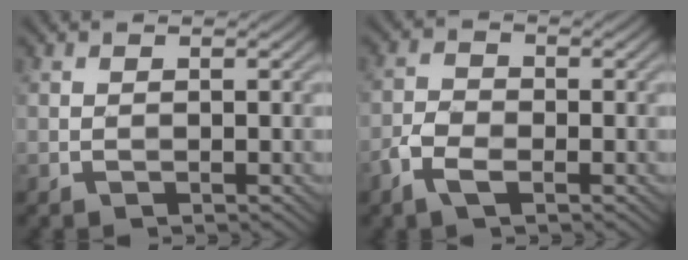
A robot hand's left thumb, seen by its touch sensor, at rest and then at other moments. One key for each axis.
{"total": 3.9, "fx": -2.2, "fy": 2.0, "fz": 2.6, "tx": -0.057, "ty": -0.001, "tz": -0.053}